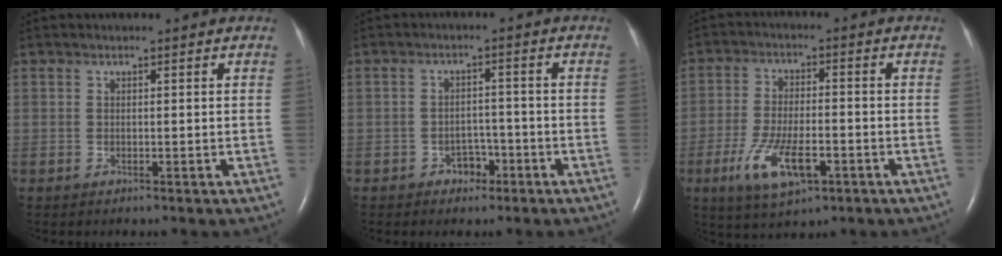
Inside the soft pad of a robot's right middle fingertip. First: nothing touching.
{"total": 3.2, "force": [-1.9, 2.3, 1.2], "torque": [-0.013, 0.009, -0.024]}
{"total": 9.3, "force": [-4.0, 3.1, 7.7], "torque": [-0.159, -0.012, -0.066]}